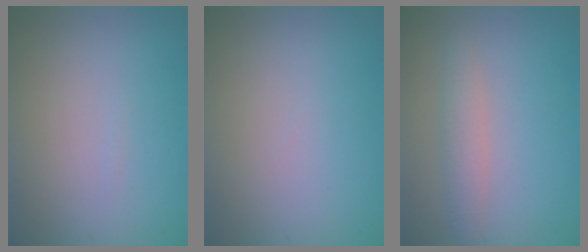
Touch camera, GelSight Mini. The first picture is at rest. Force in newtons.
{"total": 0.0}
{"total": 2.2, "press": 2.2, "slide": 0.1}